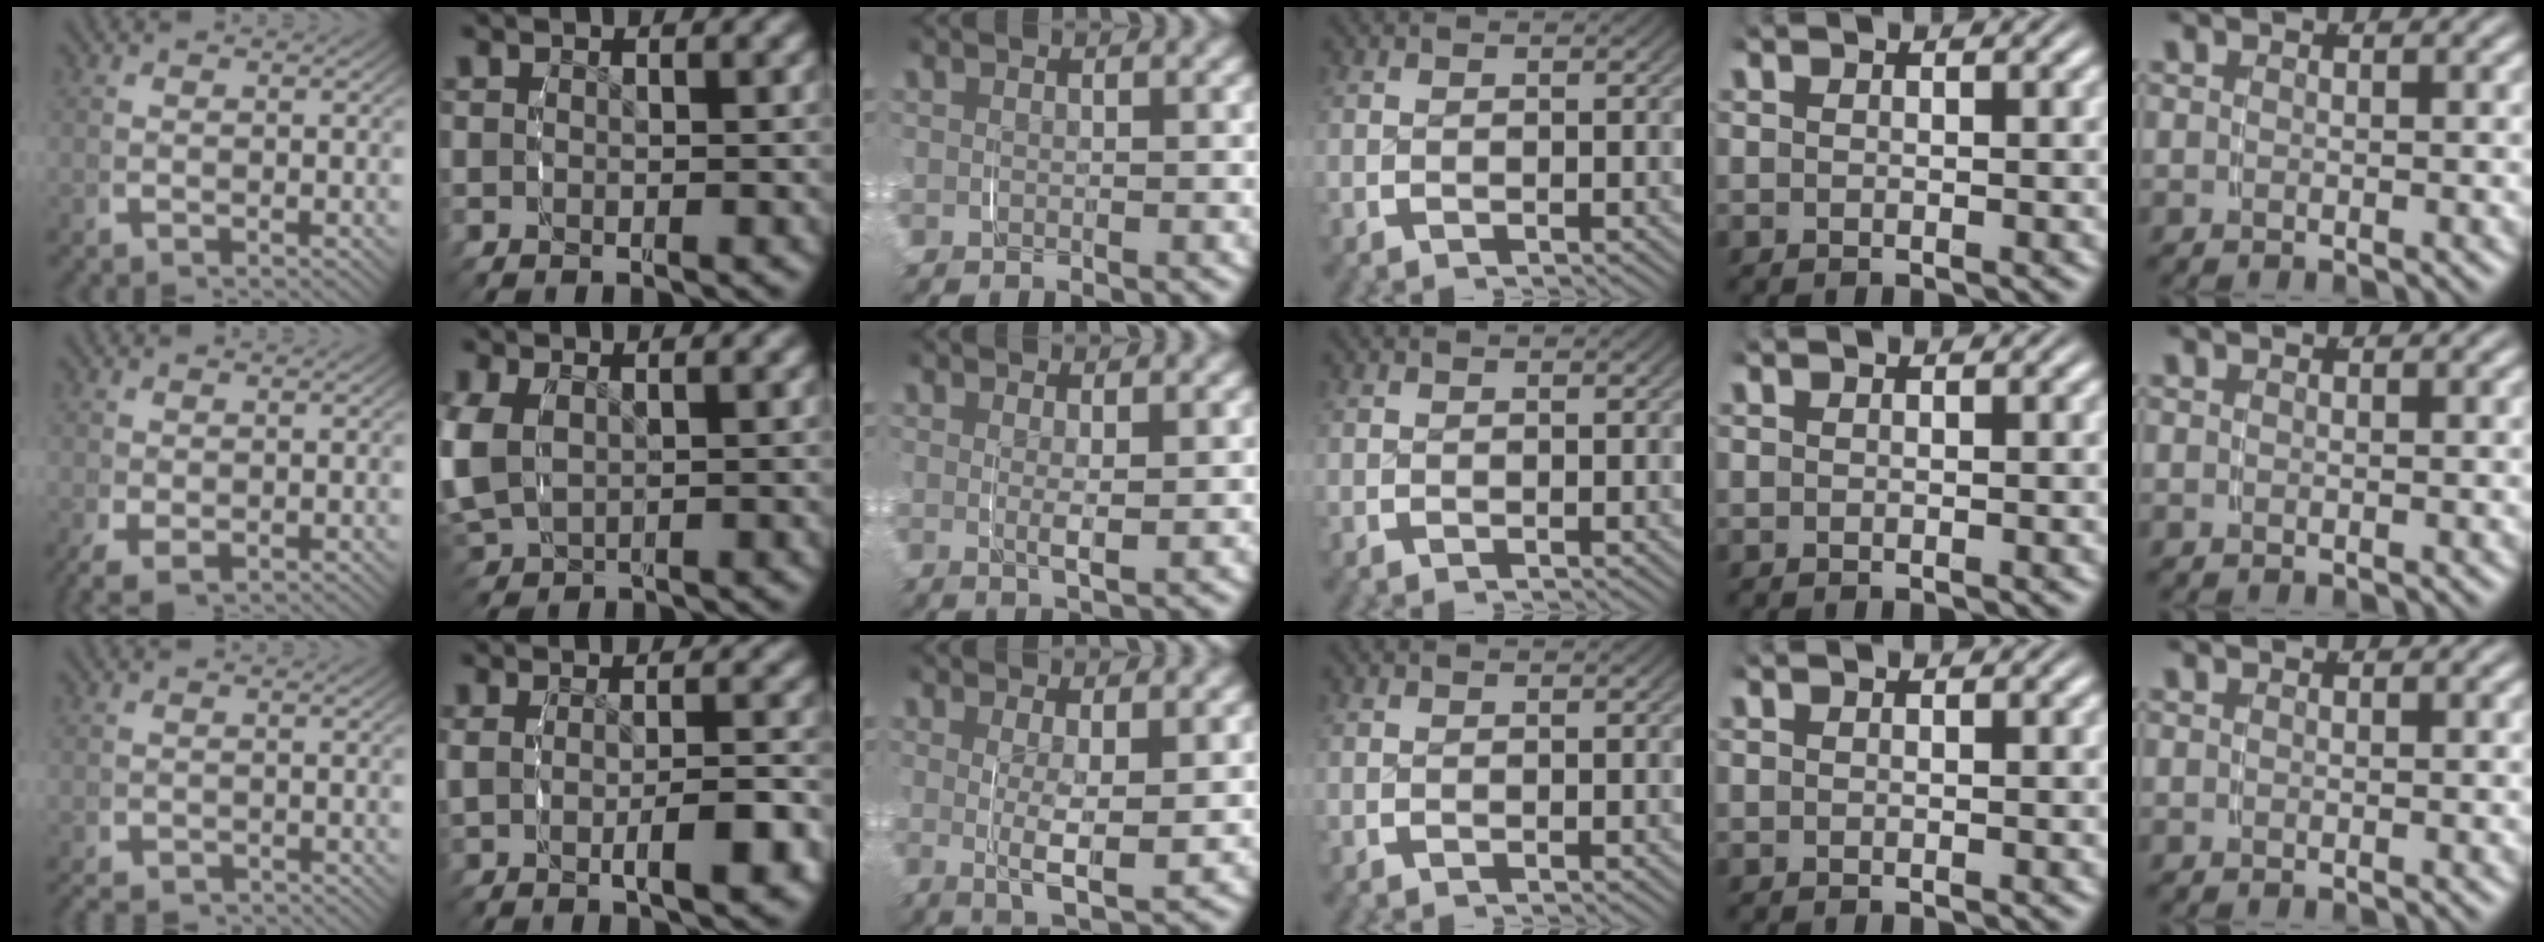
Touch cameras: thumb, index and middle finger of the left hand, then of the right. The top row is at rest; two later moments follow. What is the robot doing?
{"motion": "grasp_and_lifting", "object": "toothpaste"}